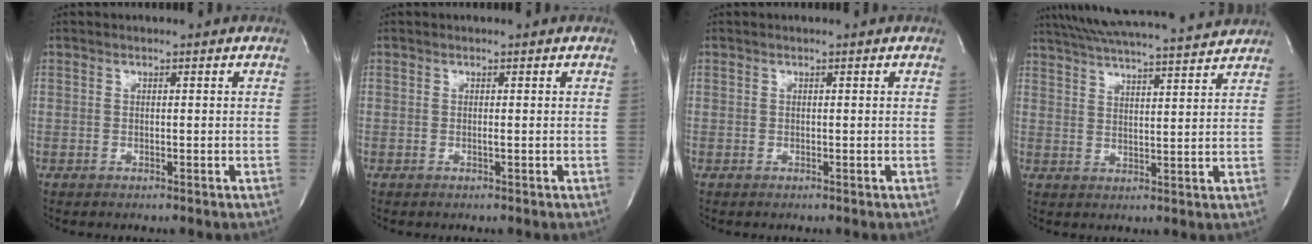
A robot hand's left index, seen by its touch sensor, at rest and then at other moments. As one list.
[{"total": 0.0}, {"total": 0.0}, {"total": 18.4, "force": [17.0, 0.8, 7.1], "torque": [-0.128, 0.016, 0.239]}]